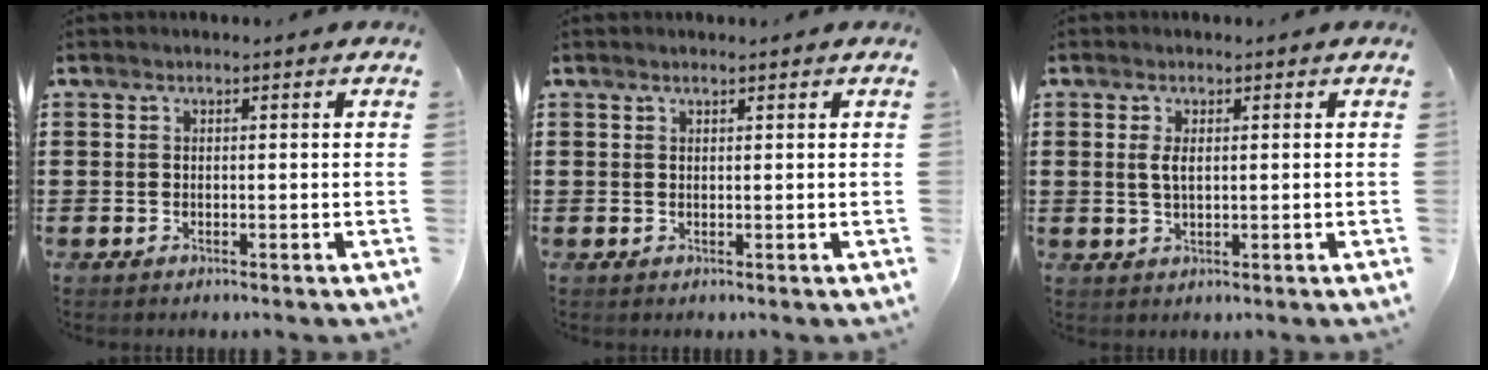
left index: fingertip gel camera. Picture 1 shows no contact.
{"total": 0.6, "force": [0.4, 0.0, 0.4], "torque": [-0.007, -0.001, 0.008]}
{"total": 2.3, "force": [0.4, 0.9, 2.1], "torque": [-0.051, 0.001, 0.003]}